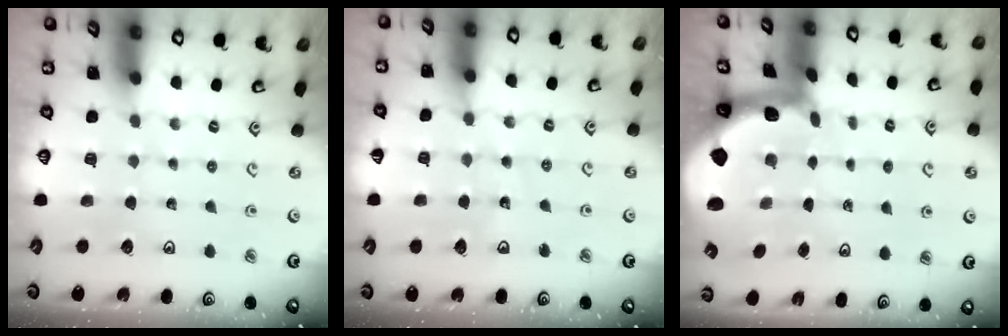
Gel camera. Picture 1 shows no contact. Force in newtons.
{"total": 6.7, "press": 6.3, "slide": 2.3}
{"total": 1.9, "press": 1.8, "slide": 0.5}